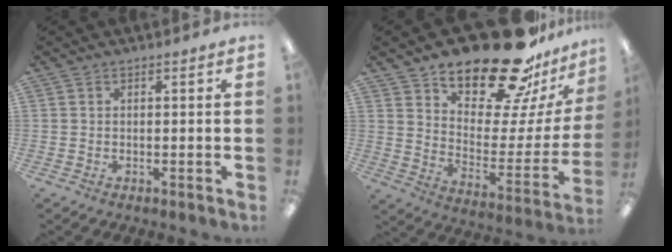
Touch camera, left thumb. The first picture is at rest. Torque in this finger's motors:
{"motor_torque": [1.81, 1.81, 1.48, -1.29, 0.29]}